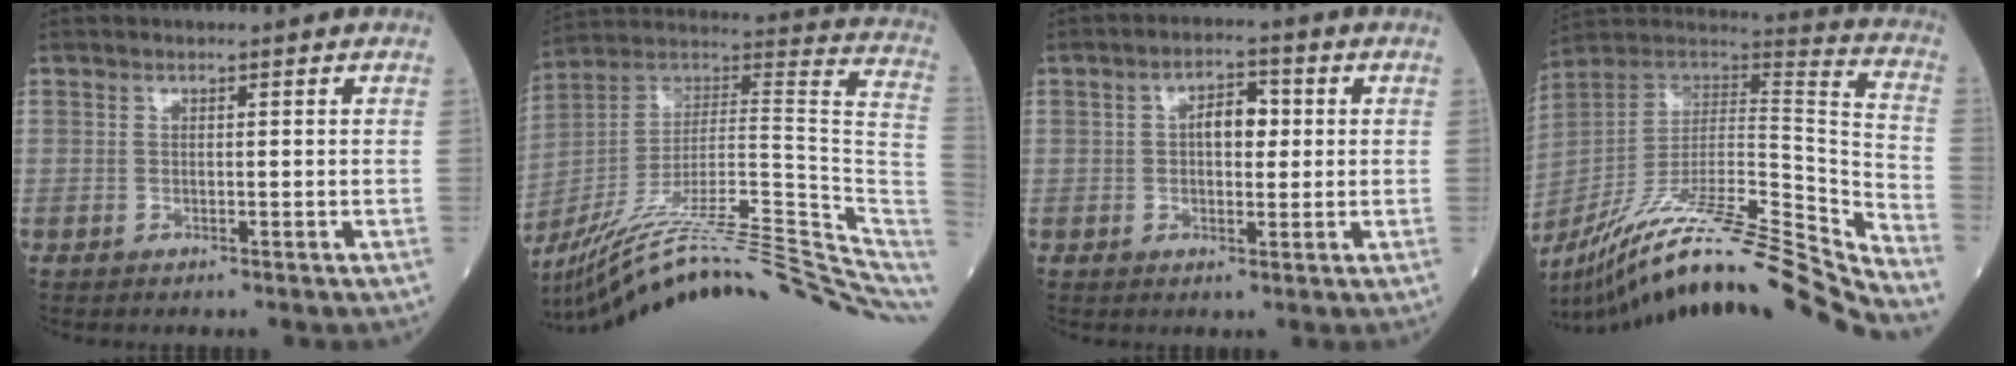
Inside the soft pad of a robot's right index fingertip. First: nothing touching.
{"total": 31.8, "force": [-25.5, 2.7, 18.9], "torque": [-0.193, 0.005, -0.379]}
{"total": 4.6, "force": [0.6, 2.3, 4.0], "torque": [-0.065, 0.014, 0.009]}
{"total": 32.0, "force": [-27.8, -0.1, 15.8], "torque": [-0.205, -0.036, -0.425]}